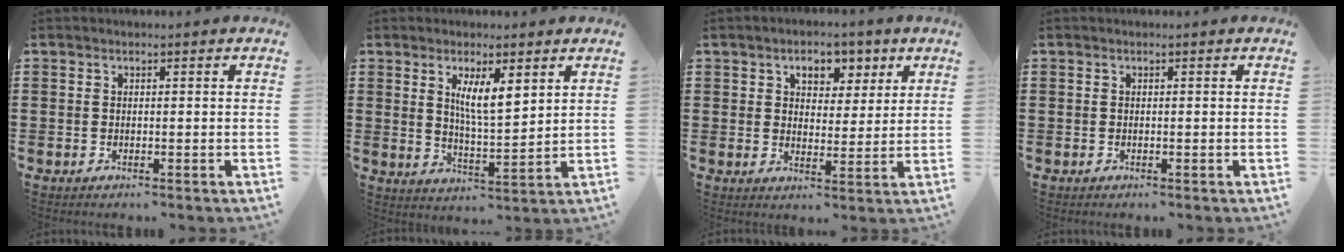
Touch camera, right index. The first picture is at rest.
{"total": 5.9, "force": [2.7, 1.4, 5.0], "torque": [-0.098, -0.001, 0.044]}
{"total": 4.9, "force": [2.8, 3.3, 2.4], "torque": [-0.041, 0.004, 0.042]}
{"total": 0.0}